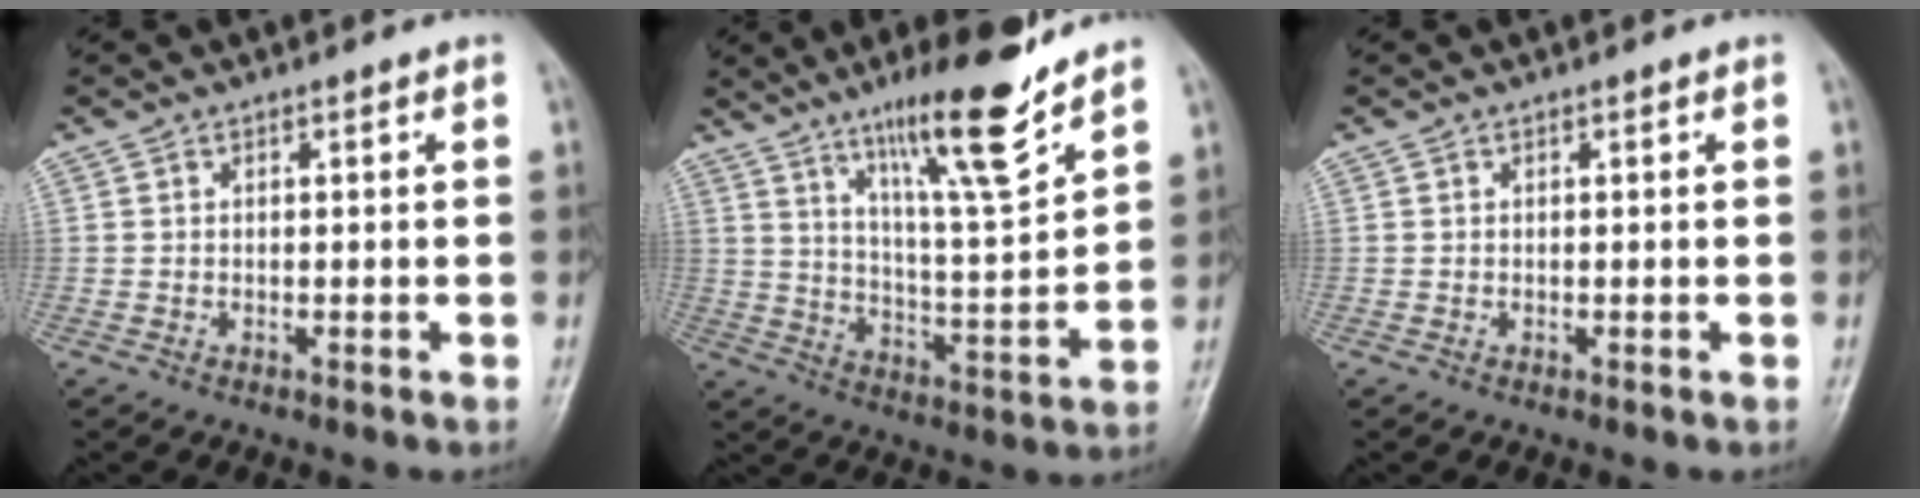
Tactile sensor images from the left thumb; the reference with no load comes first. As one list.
[{"total": 15.9, "force": [11.2, 1.9, 11.2], "torque": [-0.172, -0.071, 0.190]}, {"total": 0.0}]